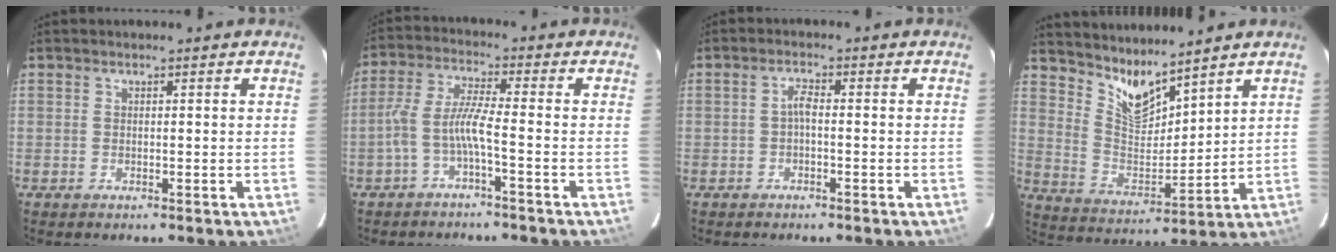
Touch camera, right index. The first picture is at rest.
{"total": 5.8, "force": [-2.6, 0.1, 5.1], "torque": [-0.123, 0.010, -0.050]}
{"total": 1.7, "force": [-0.6, 0.4, 1.5], "torque": [-0.031, 0.007, -0.012]}
{"total": 9.2, "force": [8.0, 2.0, 4.1], "torque": [-0.077, -0.015, 0.159]}